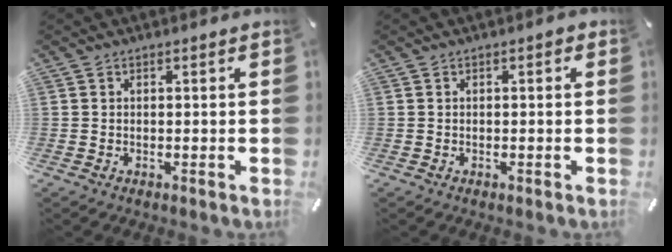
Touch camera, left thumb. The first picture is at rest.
{"total": 0.8, "force": [-0.1, 0.5, 0.7], "torque": [-0.012, 0.003, -0.003]}